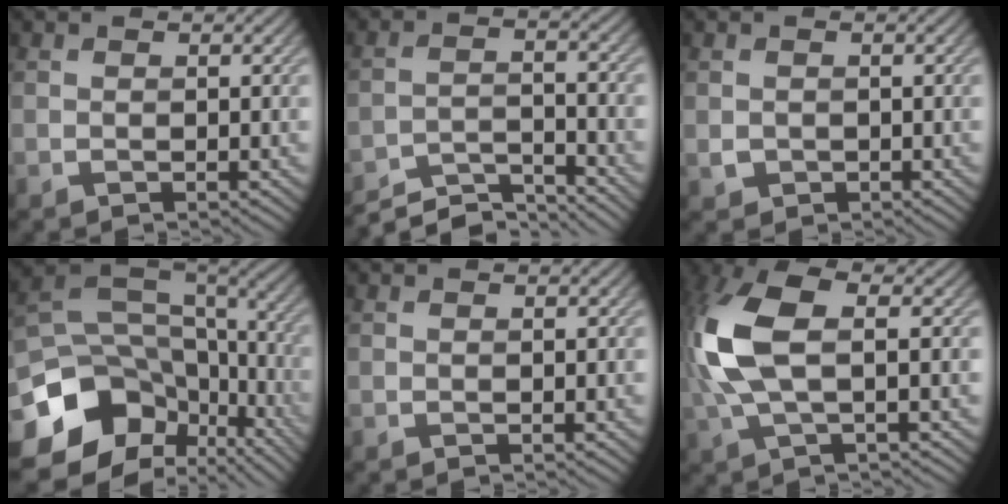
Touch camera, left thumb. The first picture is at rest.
{"total": 7.2, "force": [-6.7, 1.2, 2.3], "torque": [-0.043, 0.005, -0.119]}
{"total": 1.2, "force": [-0.1, 1.2, 0.2], "torque": [-0.009, -0.008, -0.004]}
{"total": 18.1, "force": [-7.6, 13.3, 9.5], "torque": [-0.232, -0.031, -0.072]}
{"total": 0.0}
{"total": 10.8, "force": [1.2, 4.7, 9.6], "torque": [-0.242, 0.008, 0.018]}